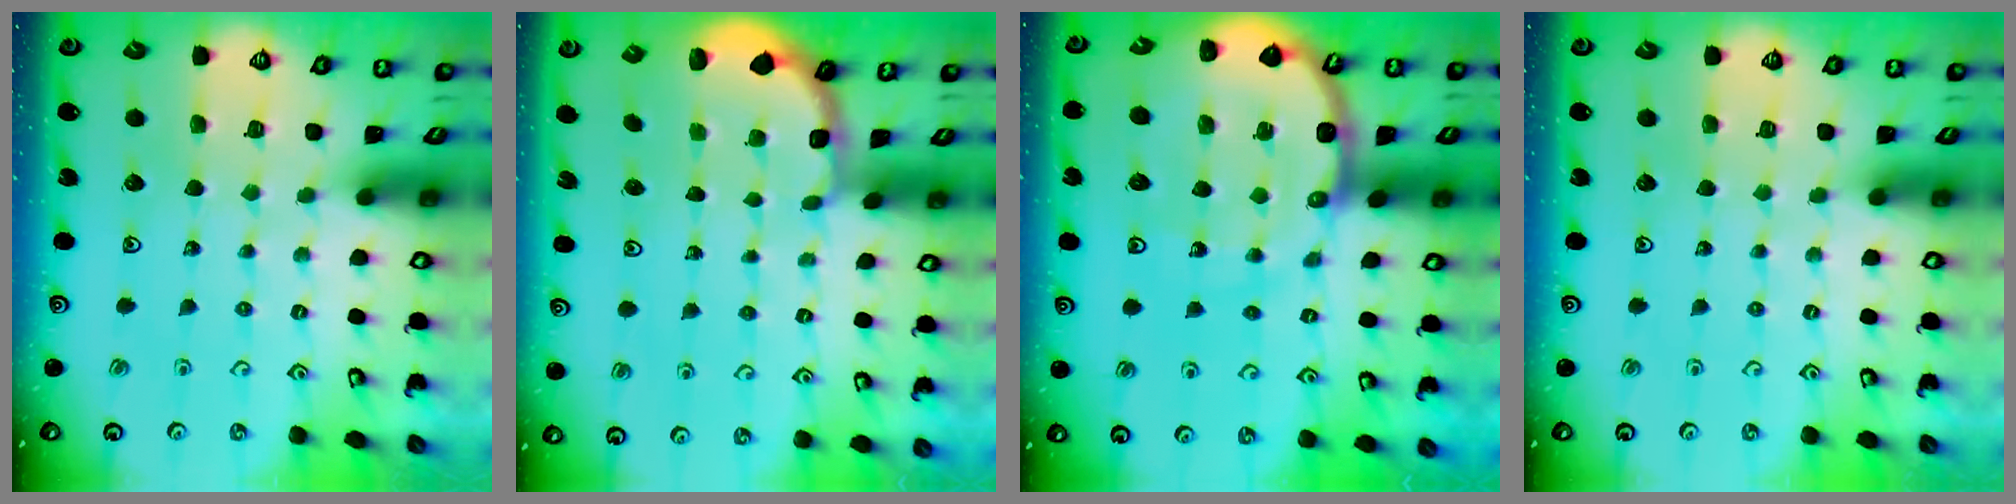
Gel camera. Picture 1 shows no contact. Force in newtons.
{"total": 1.8, "press": 1.6, "slide": 0.8}
{"total": 11.7, "press": 11.6, "slide": 1.4}
{"total": 0.0}